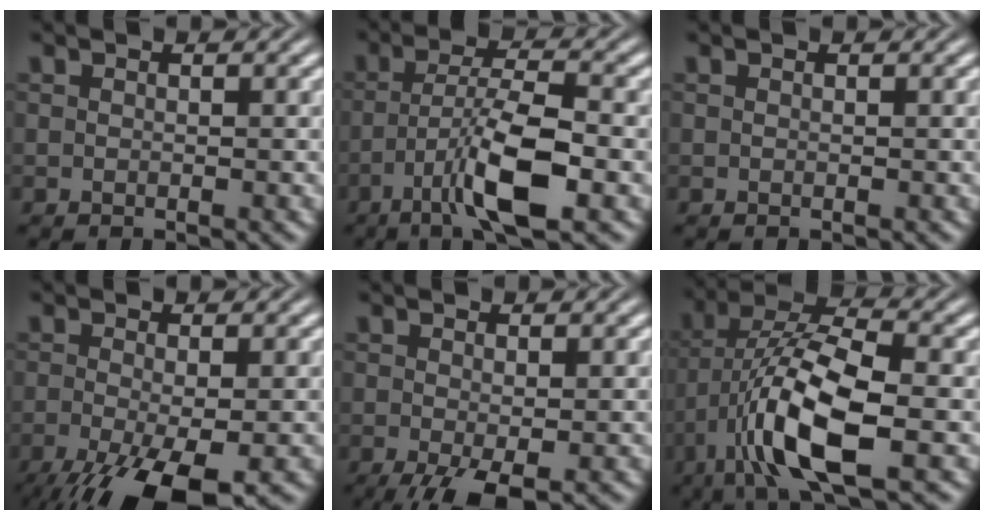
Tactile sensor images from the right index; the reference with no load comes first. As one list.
[{"total": 6.0, "force": [-2.1, 0.7, 5.6], "torque": [-0.089, -0.009, -0.030]}, {"total": 0.0}, {"total": 7.1, "force": [-3.9, 2.2, 5.5], "torque": [-0.109, -0.043, -0.041]}, {"total": 4.5, "force": [-2.8, 1.7, 3.0], "torque": [-0.059, -0.032, -0.028]}, {"total": 9.3, "force": [-0.5, 4.2, 8.2], "torque": [-0.155, -0.025, 0.003]}]